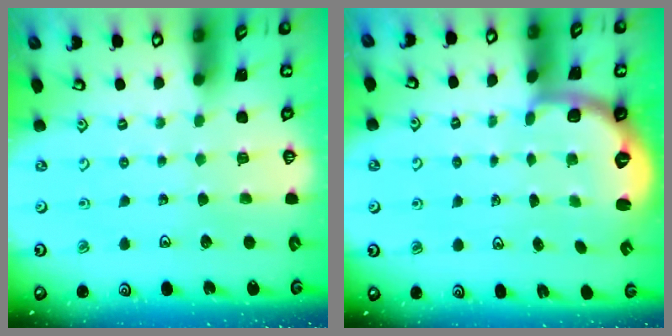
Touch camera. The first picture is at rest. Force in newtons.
{"total": 2.6, "press": 1.6, "slide": 2.1}